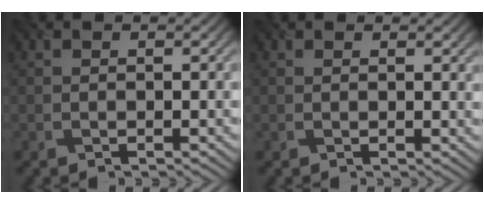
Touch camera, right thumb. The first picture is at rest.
{"total": 1.3, "force": [1.0, 0.2, 0.7], "torque": [-0.013, -0.002, 0.021]}